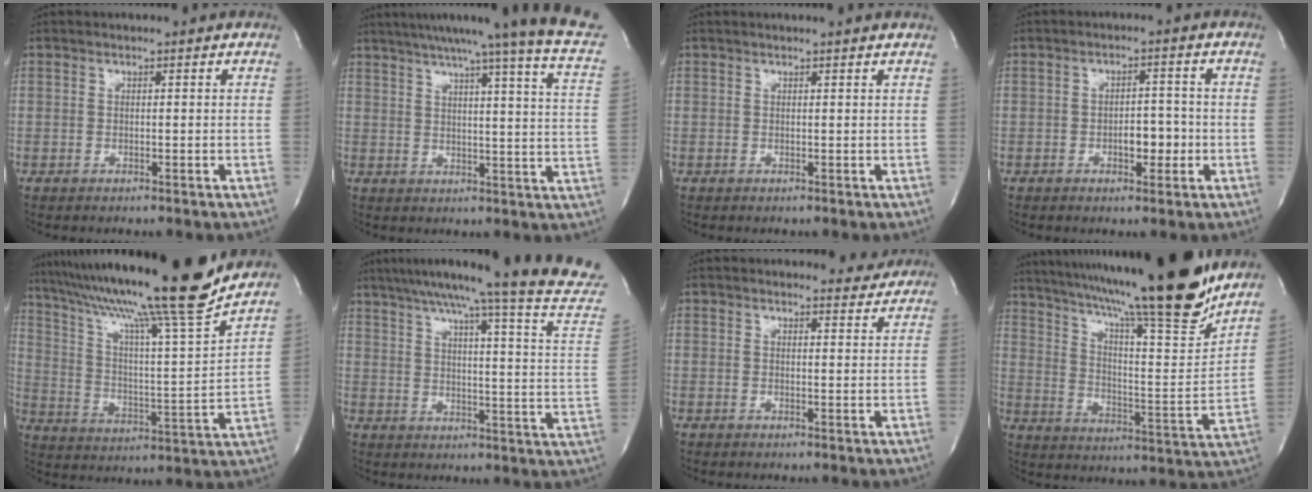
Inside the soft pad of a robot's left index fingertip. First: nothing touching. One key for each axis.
{"total": 23.2, "fx": 19.4, "fy": -1.1, "fz": 12.6, "tx": -0.187, "ty": -0.046, "tz": 0.231}
{"total": 2.2, "fx": 2.1, "fy": -0.2, "fz": 0.5, "tx": -0.009, "ty": 0.010, "tz": 0.023}
{"total": 4.0, "fx": -1.2, "fy": 1.9, "fz": 3.2, "tx": -0.042, "ty": 0.006, "tz": -0.014}
{"total": 22.7, "fx": 19.0, "fy": -1.5, "fz": 12.3, "tx": -0.213, "ty": -0.026, "tz": 0.298}
{"total": 23.1, "fx": 20.2, "fy": -2.8, "fz": 10.8, "tx": -0.169, "ty": -0.074, "tz": 0.255}
{"total": 2.9, "fx": 2.9, "fy": 0.5, "fz": -0.2, "tx": -0.005, "ty": -0.010, "tz": 0.027}
{"total": 27.4, "fx": 22.2, "fy": 1.9, "fz": 15.8, "tx": -0.268, "ty": -0.034, "tz": 0.320}